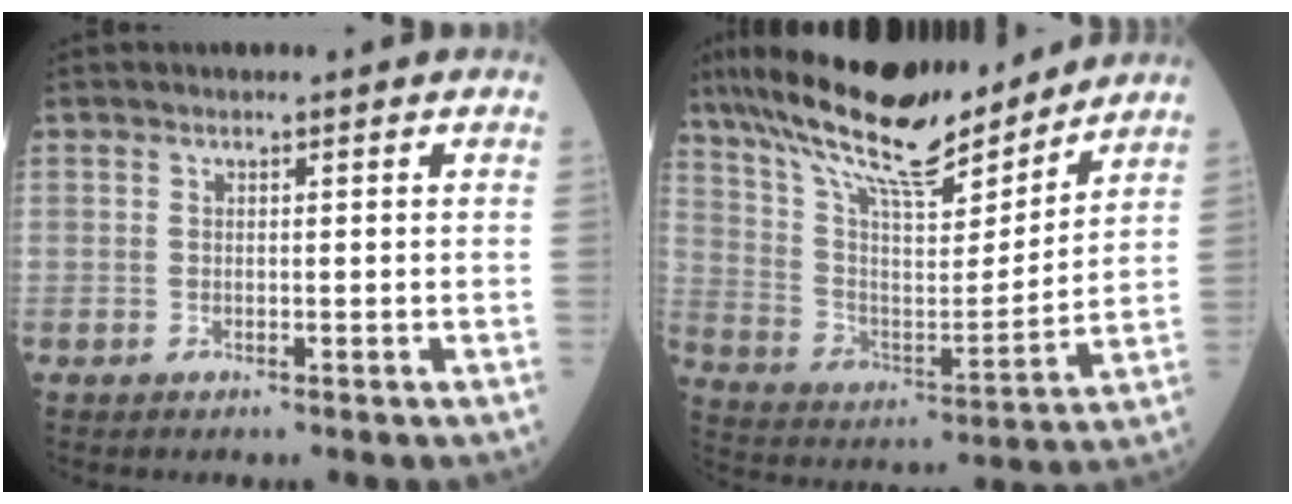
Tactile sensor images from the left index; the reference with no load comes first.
{"total": 20.0, "force": [16.7, 3.9, 10.3], "torque": [-0.190, 0.009, 0.287]}